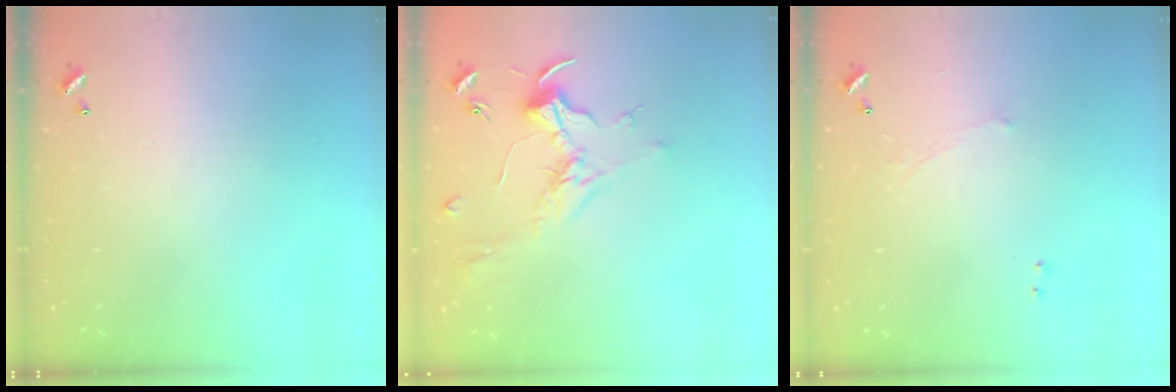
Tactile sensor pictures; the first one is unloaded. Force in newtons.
{"total": 1.8, "press": 1.6, "slide": 0.9}
{"total": 0.6, "press": 0.2, "slide": 0.5}